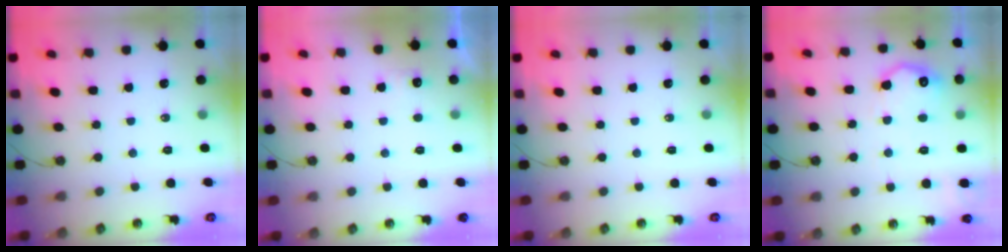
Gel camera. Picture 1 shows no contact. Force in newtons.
{"total": 2.1, "press": 1.9, "slide": 0.9}
{"total": 0.0}
{"total": 12.0, "press": 12.0, "slide": 0.5}